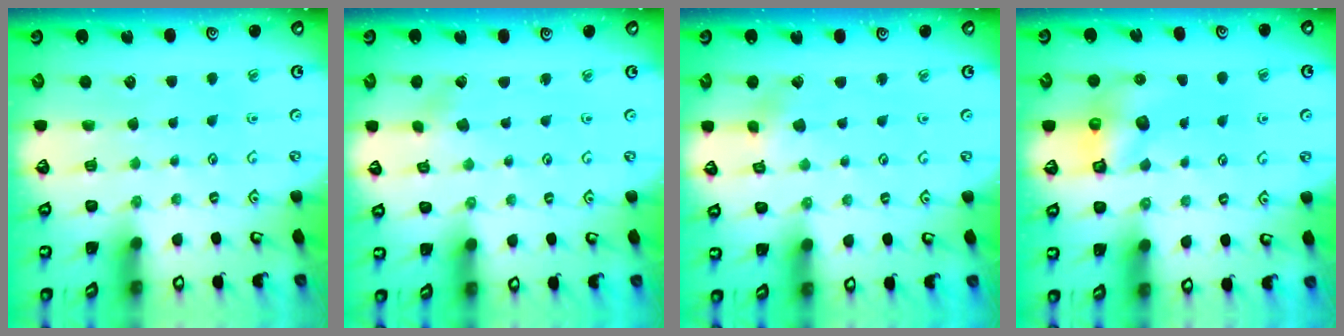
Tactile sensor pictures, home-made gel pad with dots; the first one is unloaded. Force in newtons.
{"total": 0.5, "press": 0.5, "slide": 0.0}
{"total": 2.8, "press": 2.8, "slide": 0.3}
{"total": 8.7, "press": 8.7, "slide": 0.2}